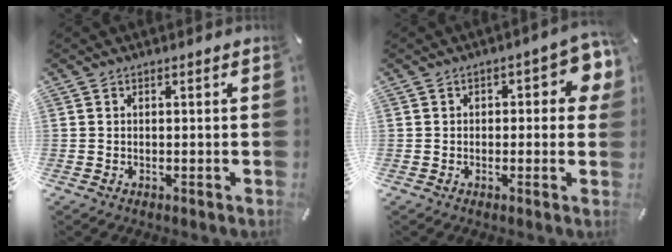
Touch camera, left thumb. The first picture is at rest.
{"total": 6.2, "force": [0.9, 3.4, 5.2], "torque": [-0.057, 0.001, 0.008]}